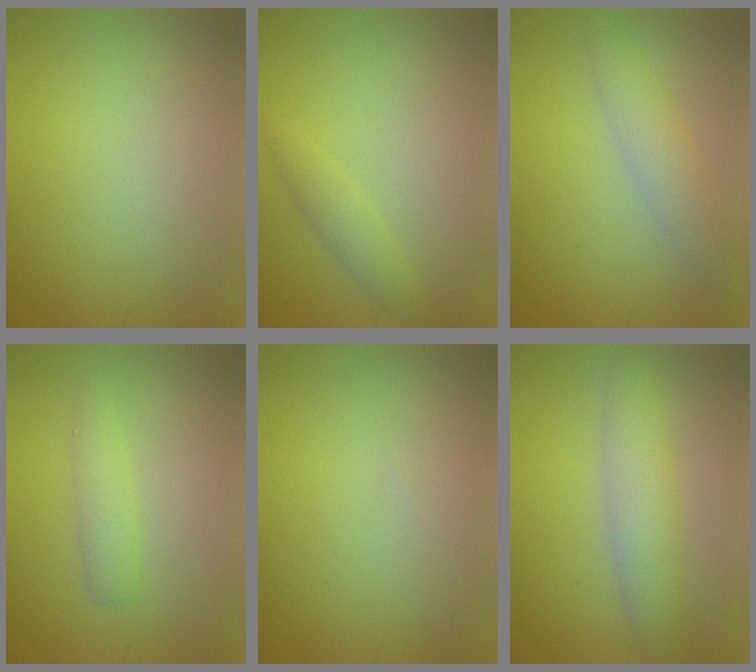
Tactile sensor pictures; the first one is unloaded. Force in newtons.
{"total": 1.8, "press": 1.8, "slide": 0.1}
{"total": 2.9, "press": 2.9, "slide": 0.1}
{"total": 1.8, "press": 1.8, "slide": 0.1}
{"total": 0.0}
{"total": 4.2, "press": 4.2, "slide": 0.3}